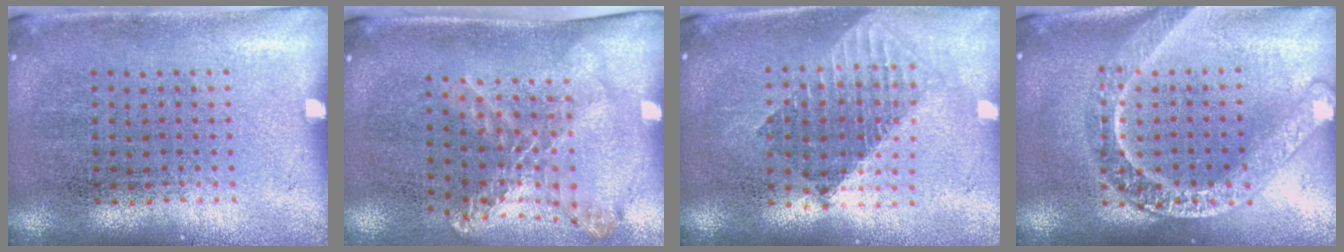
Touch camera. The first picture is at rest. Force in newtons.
{"total": 1.7, "press": 1.3, "slide": 1.1}
{"total": 1.5, "press": 1.3, "slide": 0.7}
{"total": 2.4, "press": 2.4, "slide": 0.2}